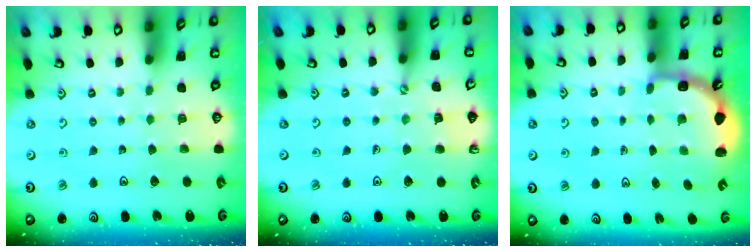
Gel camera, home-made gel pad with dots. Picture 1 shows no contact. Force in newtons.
{"total": 2.1, "press": 2.1, "slide": 0.4}
{"total": 3.3, "press": 2.4, "slide": 2.2}